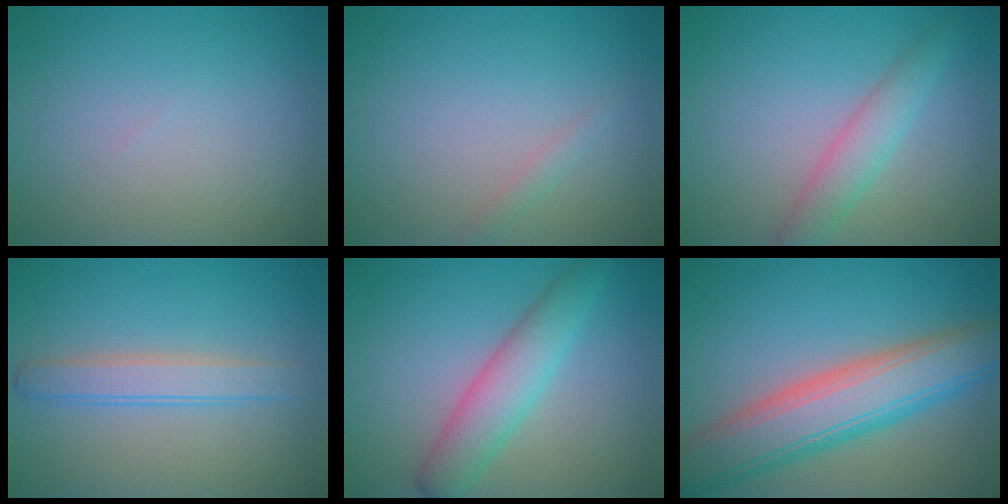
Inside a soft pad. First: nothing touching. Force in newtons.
{"total": 0.8, "press": 0.8, "slide": 0.0}
{"total": 2.9, "press": 2.9, "slide": 0.1}
{"total": 2.7, "press": 2.7, "slide": 0.1}
{"total": 4.2, "press": 4.2, "slide": 0.3}
{"total": 8.5, "press": 8.5, "slide": 0.3}